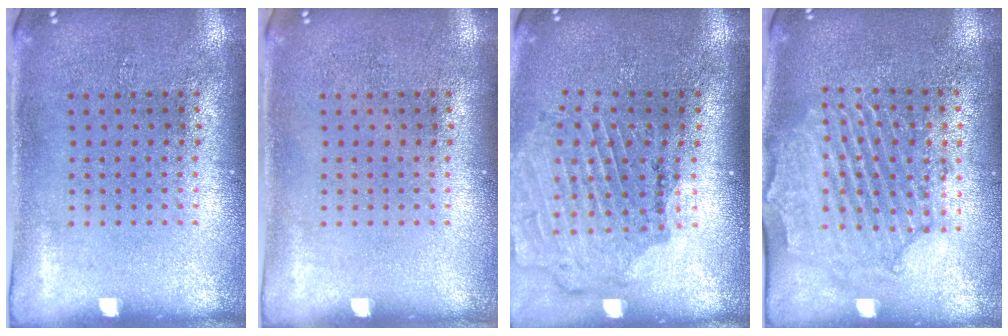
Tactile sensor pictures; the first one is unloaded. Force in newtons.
{"total": 0.0}
{"total": 1.7, "press": 1.7, "slide": 0.1}
{"total": 2.1, "press": 2.0, "slide": 0.6}